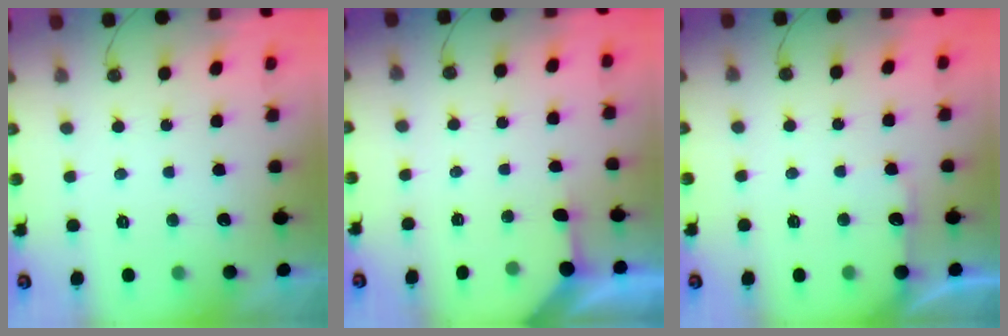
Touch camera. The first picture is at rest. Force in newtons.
{"total": 2.2, "press": 2.2, "slide": 0.3}
{"total": 5.2, "press": 5.1, "slide": 0.7}